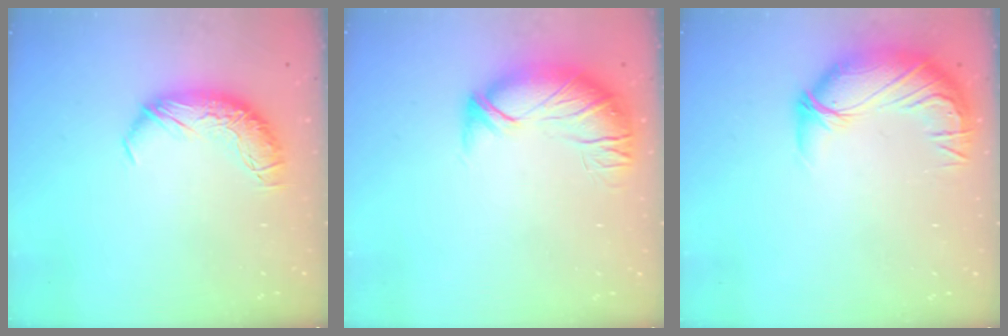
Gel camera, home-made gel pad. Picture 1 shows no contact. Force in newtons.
{"total": 2.7, "press": 1.2, "slide": 2.4}
{"total": 2.8, "press": 0.5, "slide": 2.8}